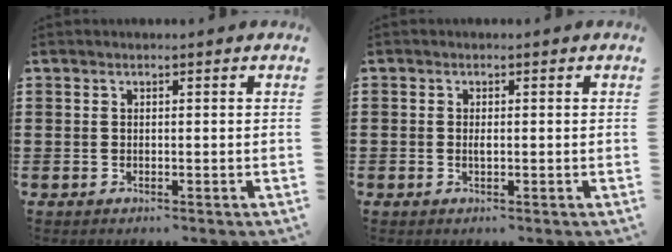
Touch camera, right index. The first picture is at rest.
{"total": 0.8, "force": [-0.1, 0.4, 0.7], "torque": [-0.015, -0.001, -0.002]}